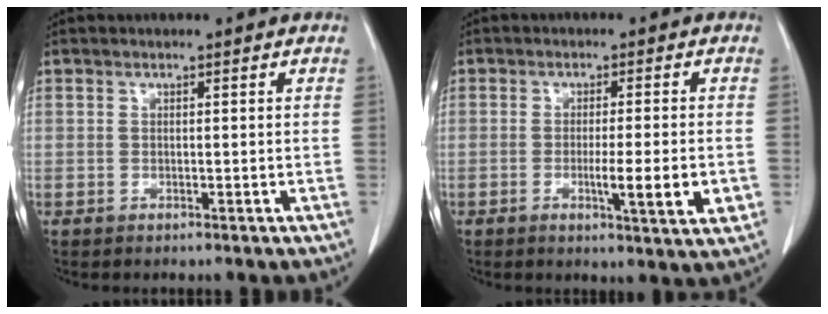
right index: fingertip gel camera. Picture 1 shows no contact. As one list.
[{"total": 7.1, "force": [-1.7, 0.2, 6.9], "torque": [-0.097, -0.013, -0.024]}]